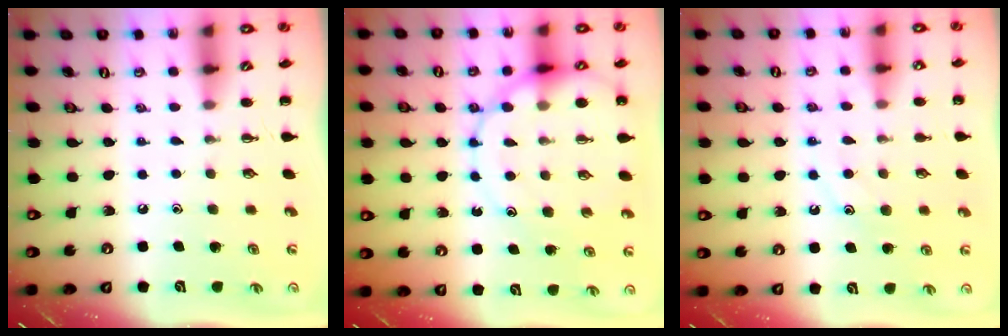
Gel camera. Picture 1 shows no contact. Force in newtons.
{"total": 16.1, "press": 15.8, "slide": 3.2}
{"total": 10.6, "press": 10.6, "slide": 0.7}